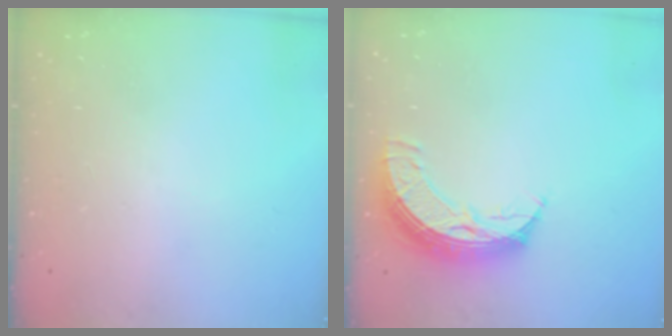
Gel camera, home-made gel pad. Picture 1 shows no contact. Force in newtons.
{"total": 10.6, "press": 10.6, "slide": 1.0}